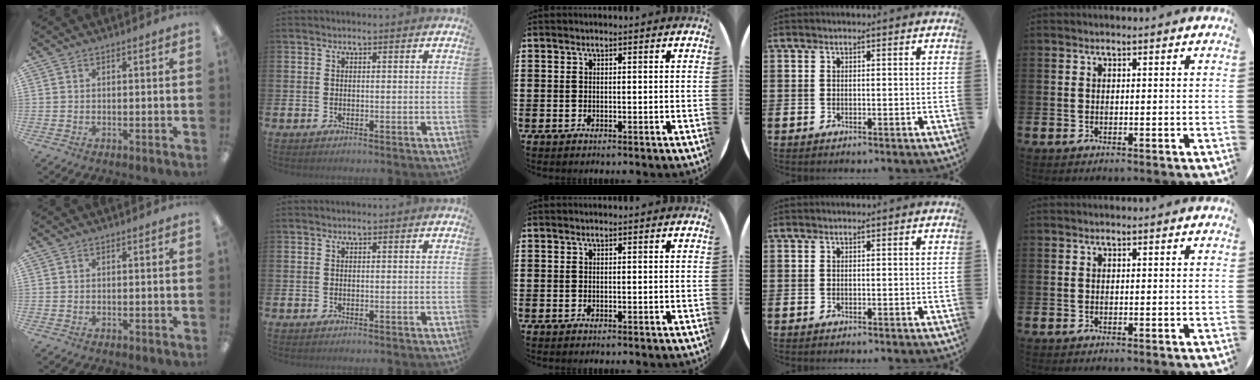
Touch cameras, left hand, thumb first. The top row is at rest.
{}